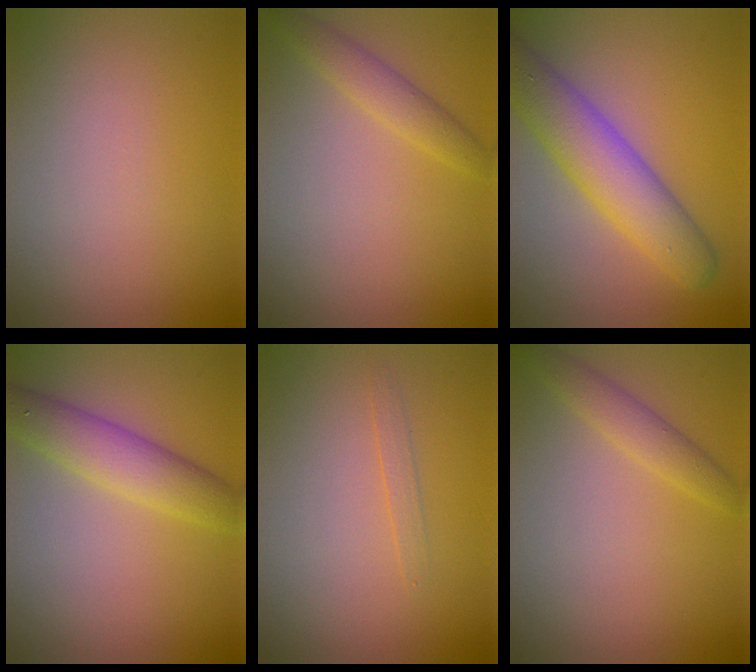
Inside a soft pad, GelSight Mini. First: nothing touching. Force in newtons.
{"total": 2.0, "press": 2.0, "slide": 0.1}
{"total": 6.2, "press": 6.2, "slide": 0.3}
{"total": 4.1, "press": 4.1, "slide": 0.0}
{"total": 0.8, "press": 0.8, "slide": 0.1}
{"total": 2.0, "press": 2.0, "slide": 0.1}